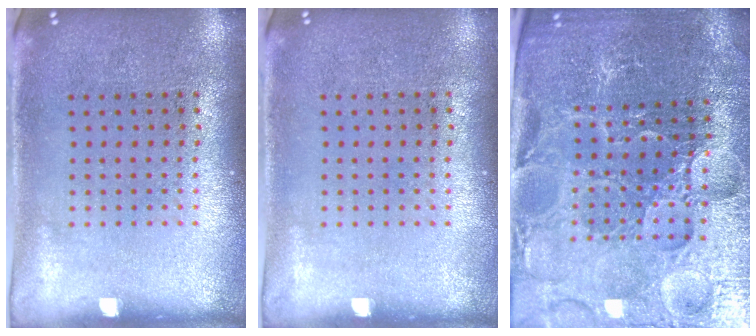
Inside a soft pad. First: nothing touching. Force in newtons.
{"total": 0.0}
{"total": 4.4, "press": 4.3, "slide": 1.1}